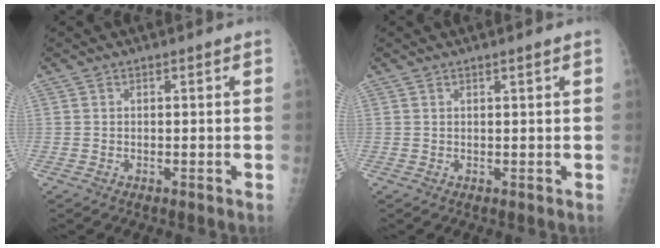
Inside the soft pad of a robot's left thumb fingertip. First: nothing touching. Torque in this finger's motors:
{"motor_torque": [-0.13, 0.03, 0.09, 0.03, -0.02]}